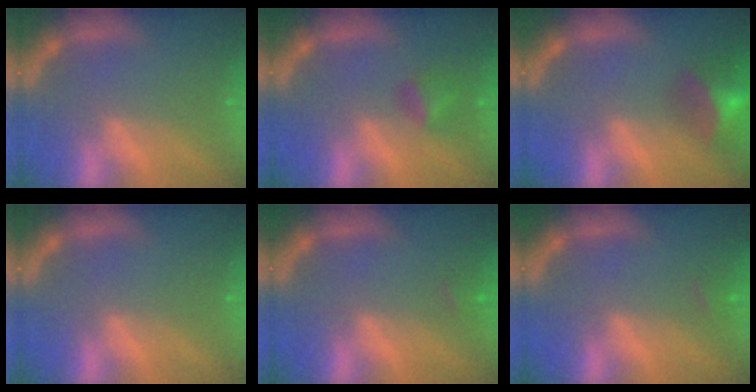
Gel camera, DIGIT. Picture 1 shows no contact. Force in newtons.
{"total": 2.4}
{"total": 7.0}
{"total": 0.0}
{"total": 0.9}
{"total": 0.9}